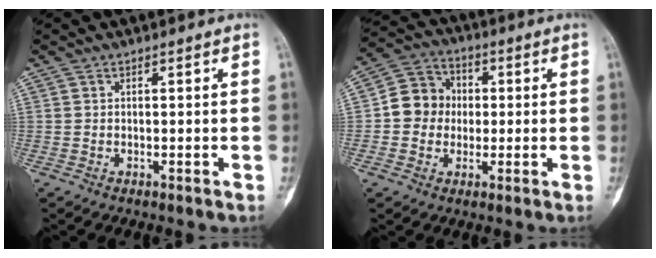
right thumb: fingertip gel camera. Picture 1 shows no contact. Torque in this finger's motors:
{"motor_torque": [1.04, 1.11, 0.25, -0.31, 0.07]}